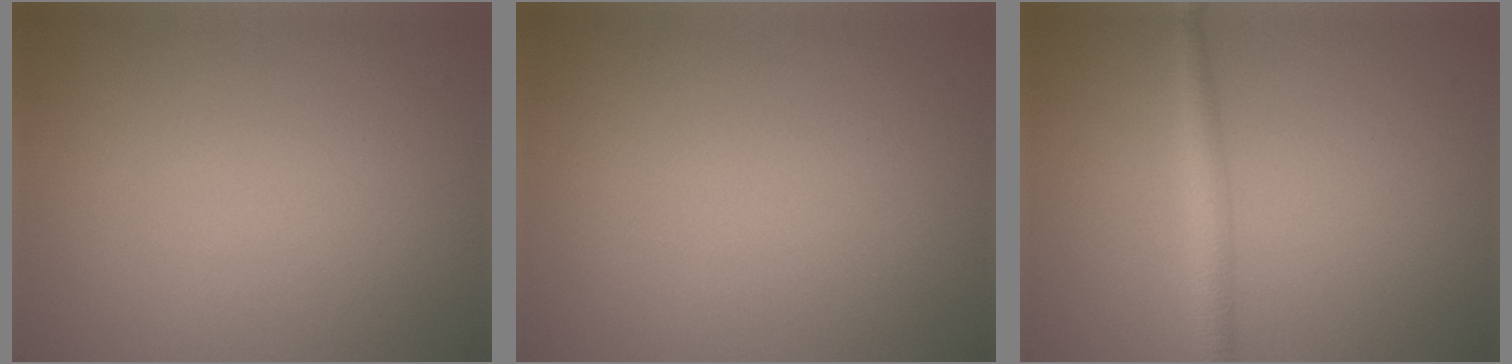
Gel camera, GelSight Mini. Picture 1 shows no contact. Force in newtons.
{"total": 0.0}
{"total": 2.1, "press": 2.1, "slide": 0.1}